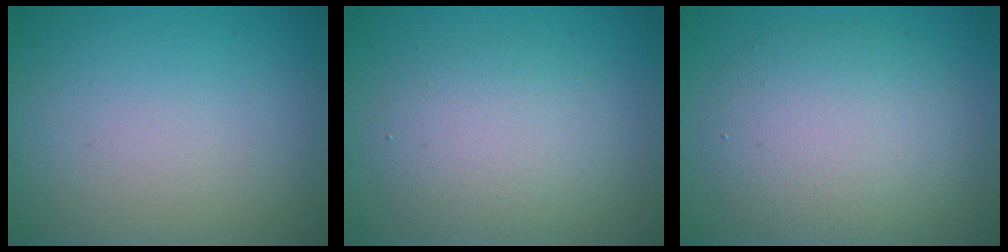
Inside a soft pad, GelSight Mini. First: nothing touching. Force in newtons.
{"total": 4.2, "press": 4.2, "slide": 0.2}
{"total": 5.9, "press": 5.9, "slide": 0.4}